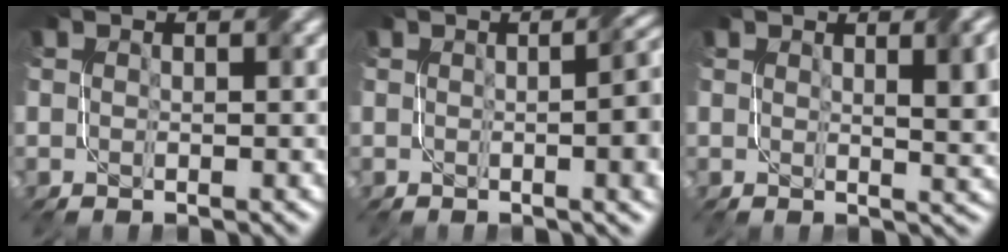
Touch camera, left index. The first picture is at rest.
{"total": 7.5, "force": [-0.1, 2.8, 7.0], "torque": [-0.041, 0.014, -0.004]}
{"total": 5.2, "force": [1.8, 1.7, 4.6], "torque": [-0.043, 0.003, 0.028]}